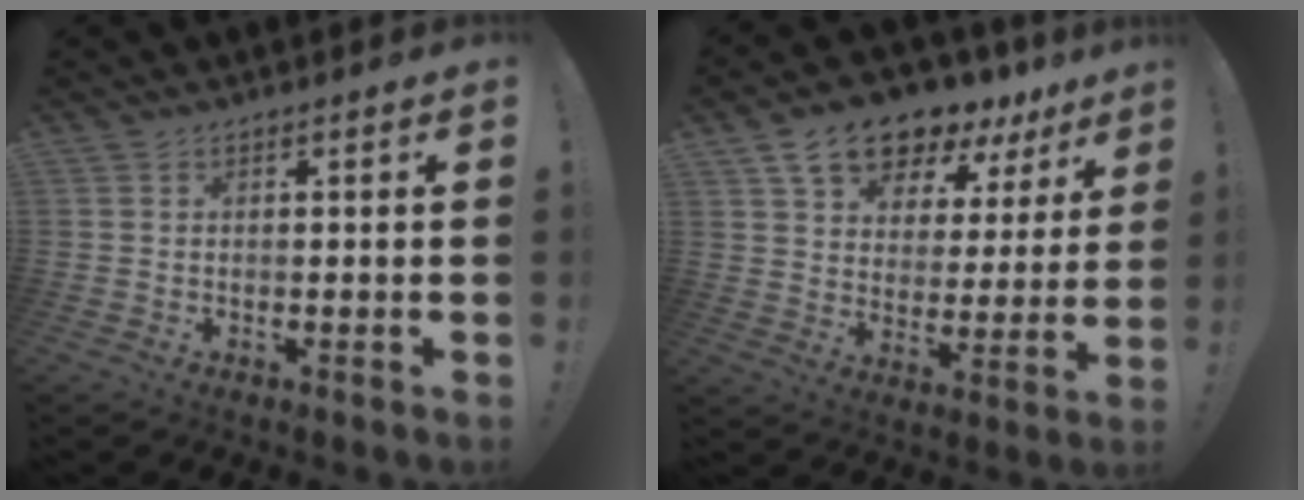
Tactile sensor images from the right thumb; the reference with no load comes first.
{"total": 13.3, "force": [10.4, 6.4, 5.3], "torque": [-0.090, -0.079, 0.187]}